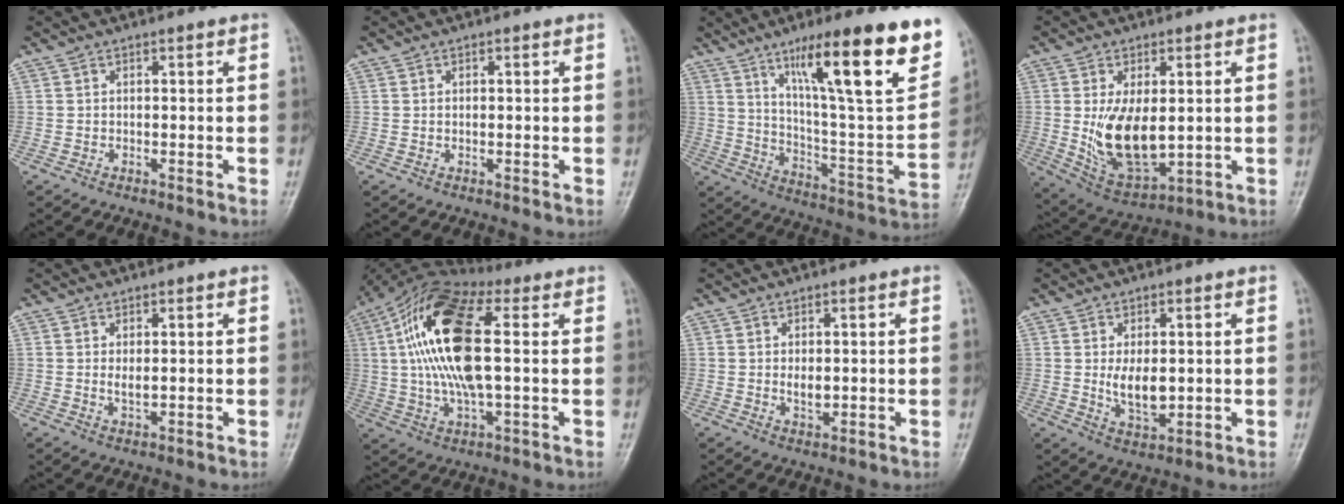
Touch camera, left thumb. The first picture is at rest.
{"total": 0.6, "force": [0.1, 0.2, 0.5], "torque": [-0.012, 0.002, 0.005]}
{"total": 27.1, "force": [14.6, 5.0, 22.2], "torque": [-0.318, -0.046, 0.236]}
{"total": 12.9, "force": [0.3, 6.8, 10.9], "torque": [-0.177, -0.020, 0.027]}
{"total": 2.2, "force": [0.4, 1.0, 2.0], "torque": [-0.032, -0.006, 0.009]}
{"total": 19.3, "force": [3.4, 7.6, 17.4], "torque": [-0.346, 0.021, 0.052]}
{"total": 3.0, "force": [0.3, 1.6, 2.6], "torque": [-0.036, -0.007, 0.009]}
{"total": 7.0, "force": [0.4, 3.7, 5.9], "torque": [-0.089, -0.015, 0.016]}